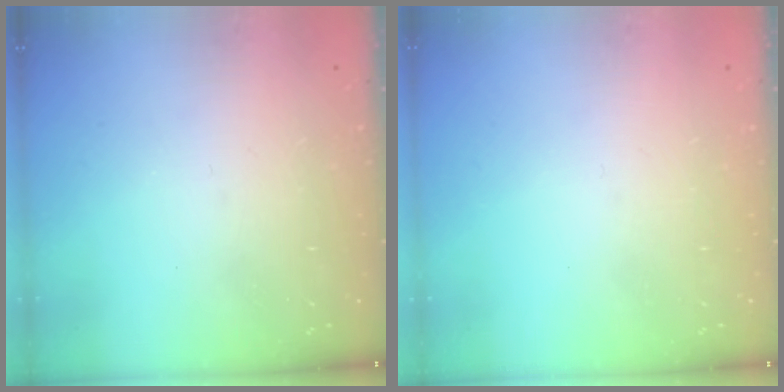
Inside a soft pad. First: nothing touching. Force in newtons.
{"total": 0.0}